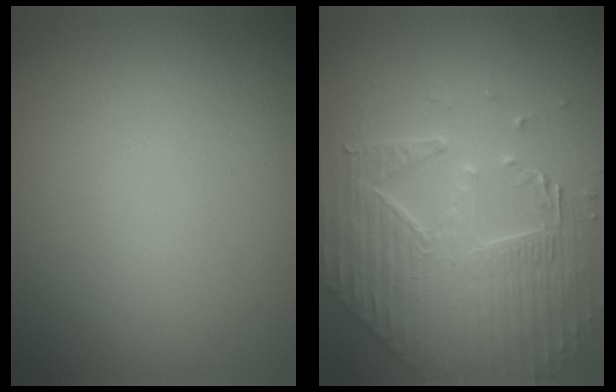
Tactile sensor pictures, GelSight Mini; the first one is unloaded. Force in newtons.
{"total": 4.8, "press": 4.8, "slide": 0.5}